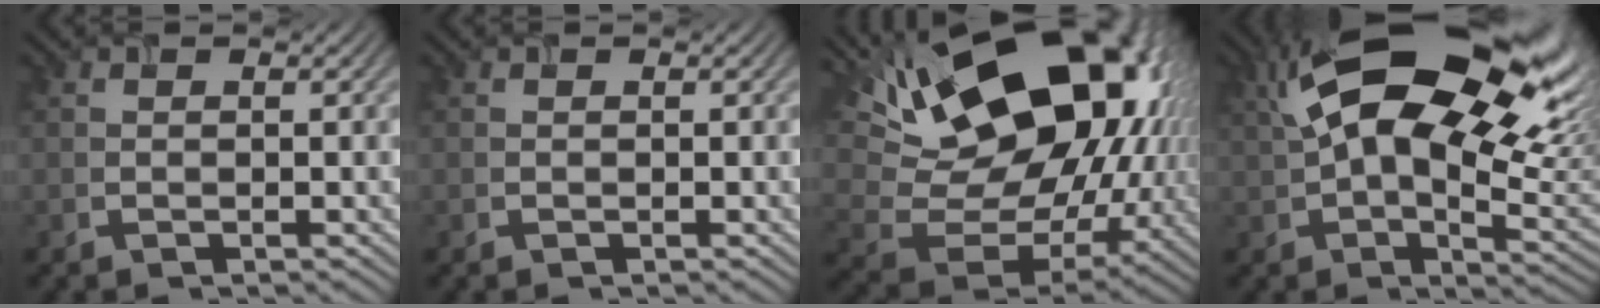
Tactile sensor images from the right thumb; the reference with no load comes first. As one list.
[{"total": 0.0}, {"total": 22.4, "force": [7.7, 13.7, 16.0], "torque": [-0.315, 0.019, 0.153]}, {"total": 21.6, "force": [8.3, 11.3, 16.5], "torque": [-0.286, 0.030, 0.130]}]